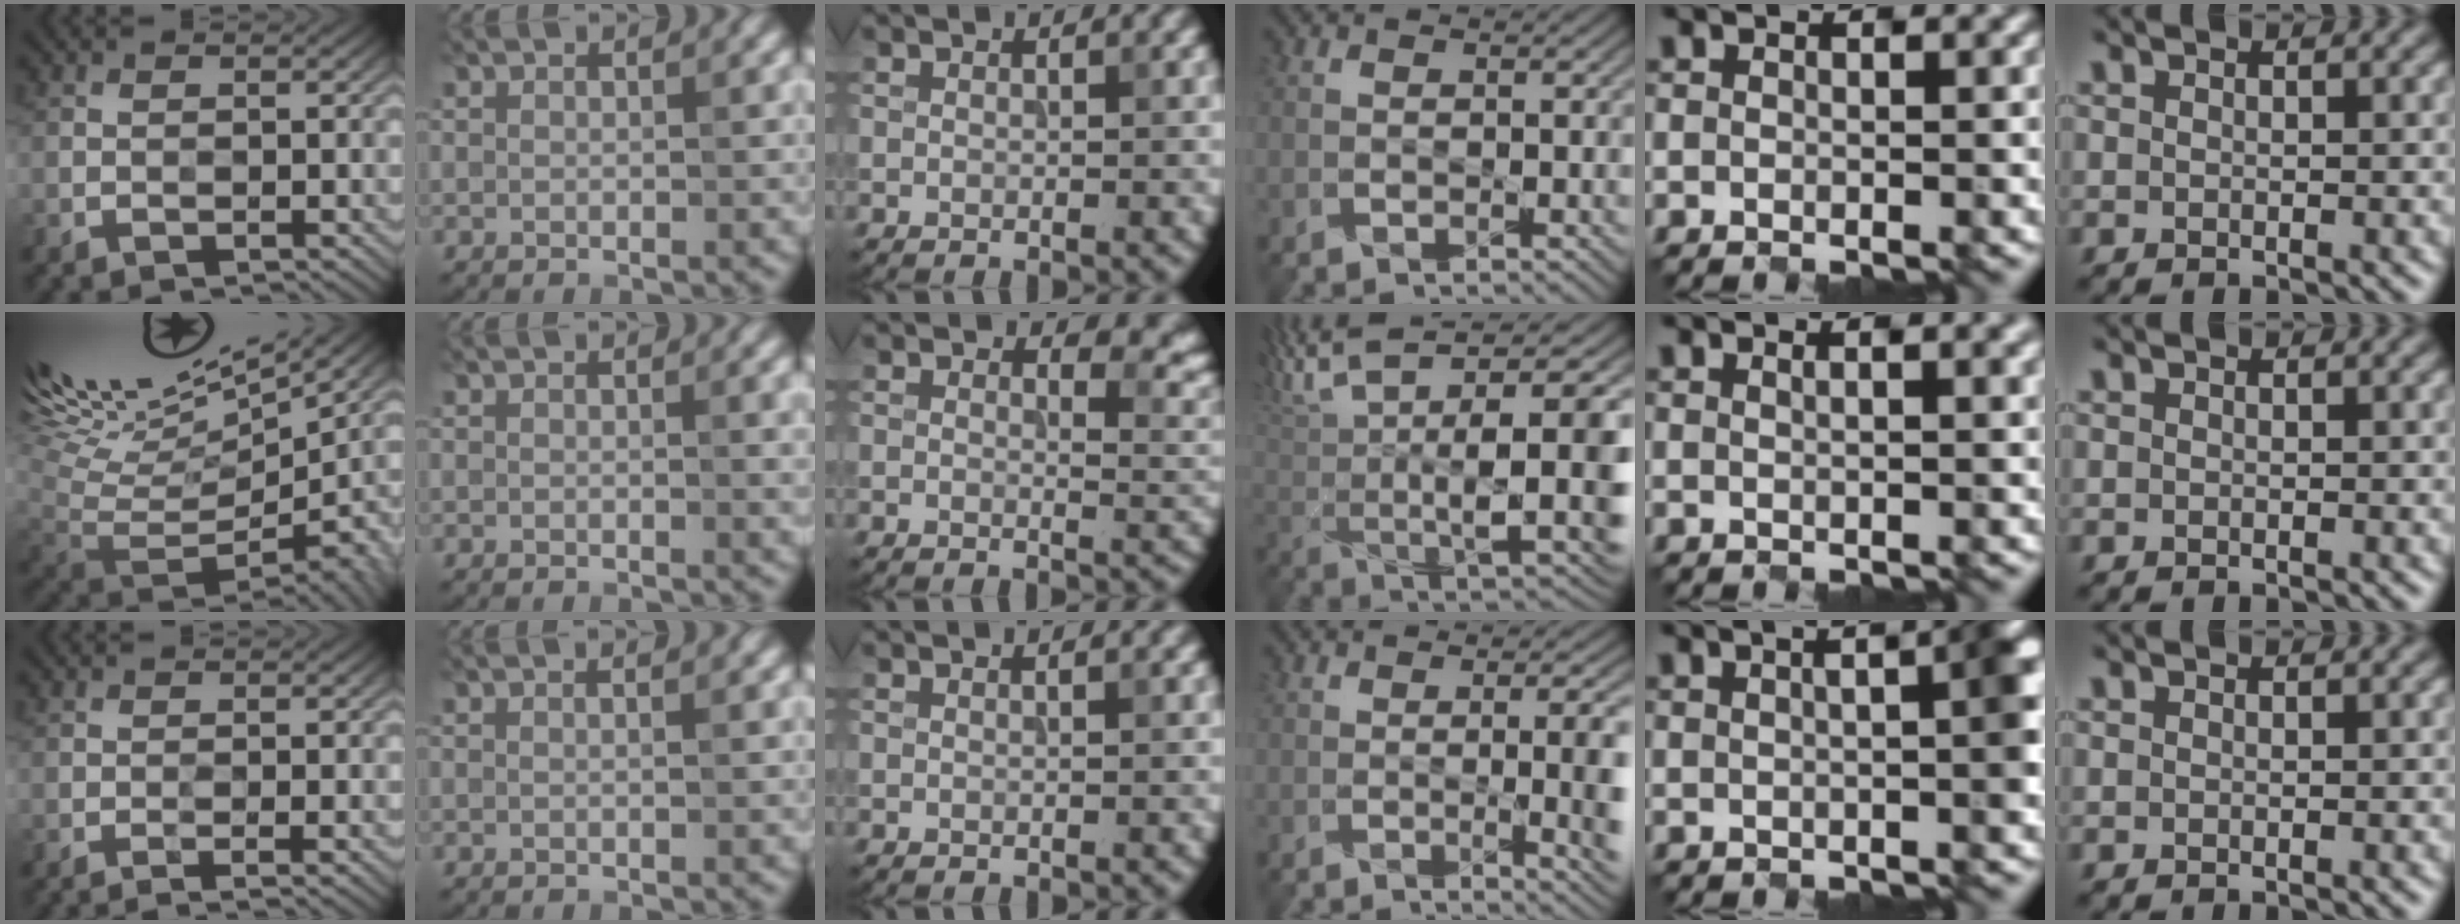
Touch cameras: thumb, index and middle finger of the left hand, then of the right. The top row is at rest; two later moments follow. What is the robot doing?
{"motion": "open", "object": "jewelry box"}